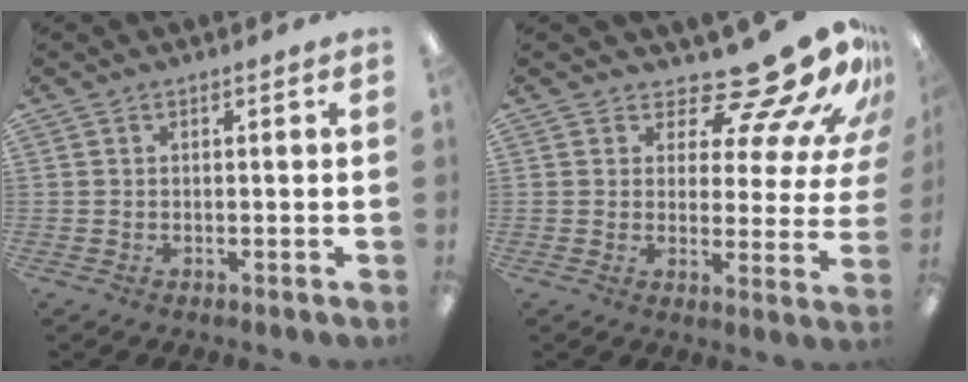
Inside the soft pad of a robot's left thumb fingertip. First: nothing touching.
{"total": 15.7, "force": [13.0, 4.4, 7.5], "torque": [-0.110, -0.104, 0.216]}